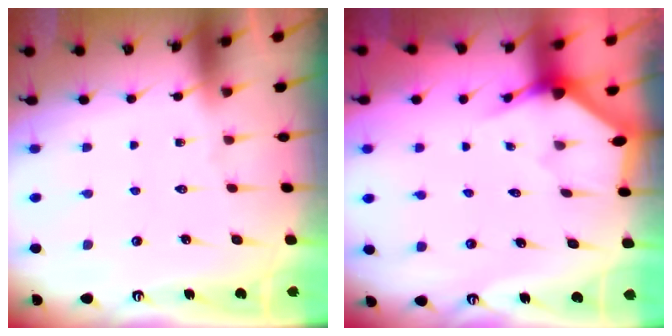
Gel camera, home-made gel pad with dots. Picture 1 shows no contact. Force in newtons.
{"total": 2.8, "press": 2.8, "slide": 0.2}